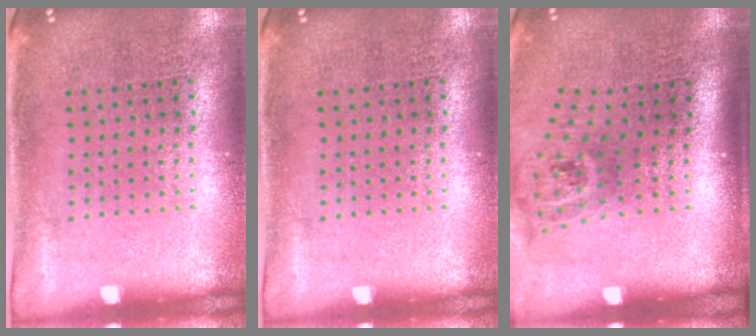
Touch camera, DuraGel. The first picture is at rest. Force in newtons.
{"total": 0.0}
{"total": 2.0, "press": 1.4, "slide": 1.5}